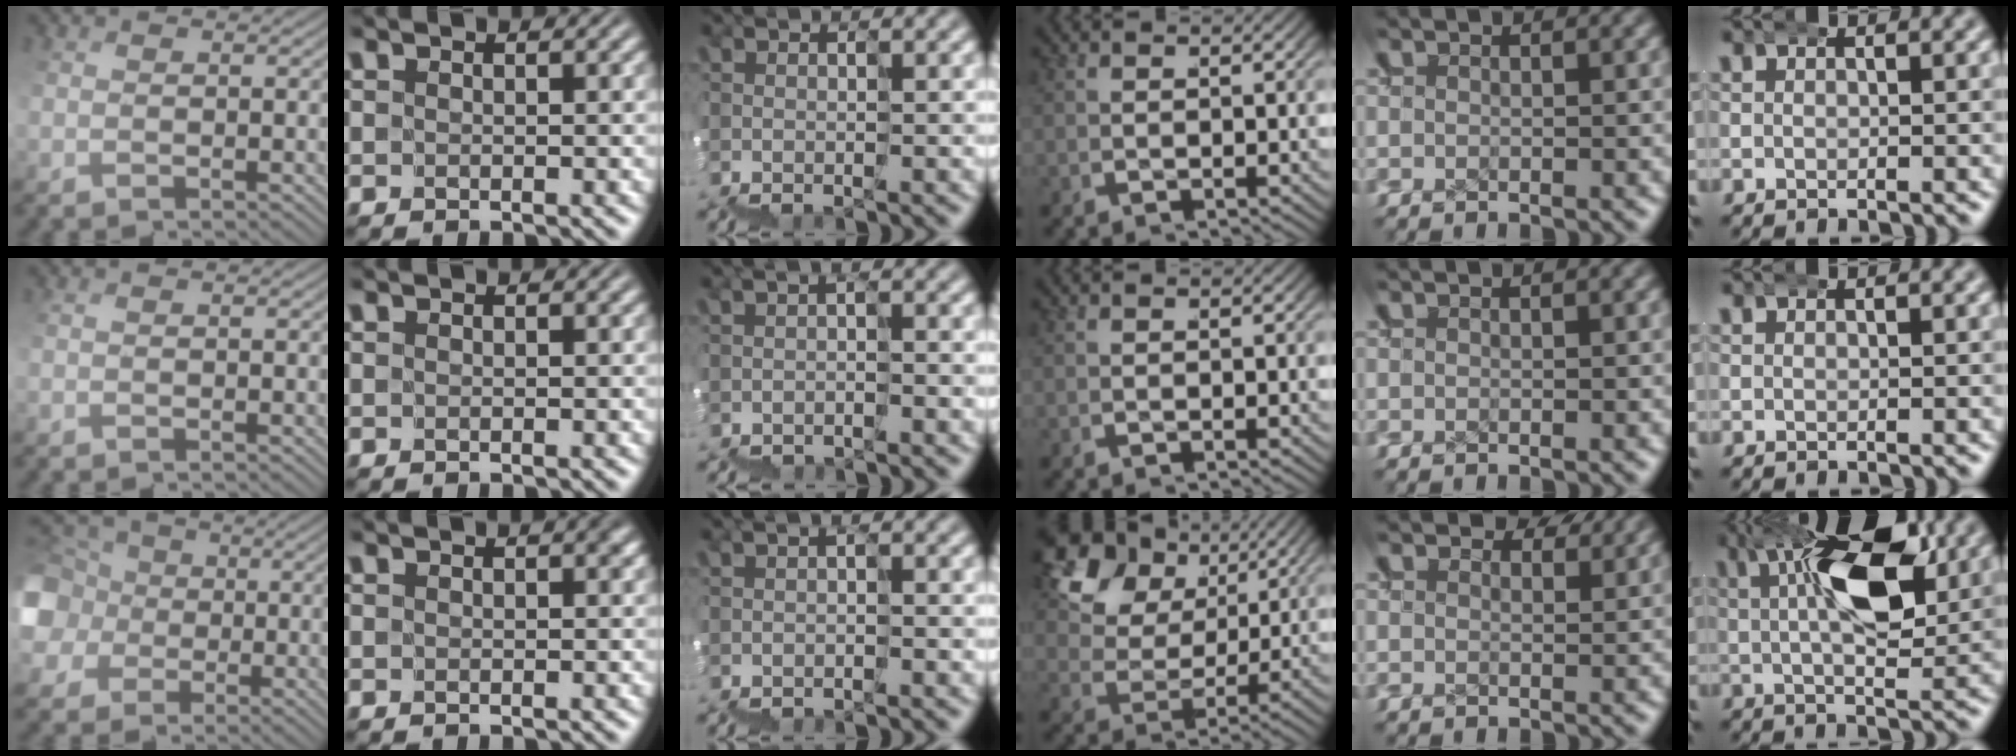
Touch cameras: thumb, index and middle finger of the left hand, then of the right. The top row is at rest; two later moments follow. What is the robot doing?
{"motion": "wrap", "object": "ethernet cable"}